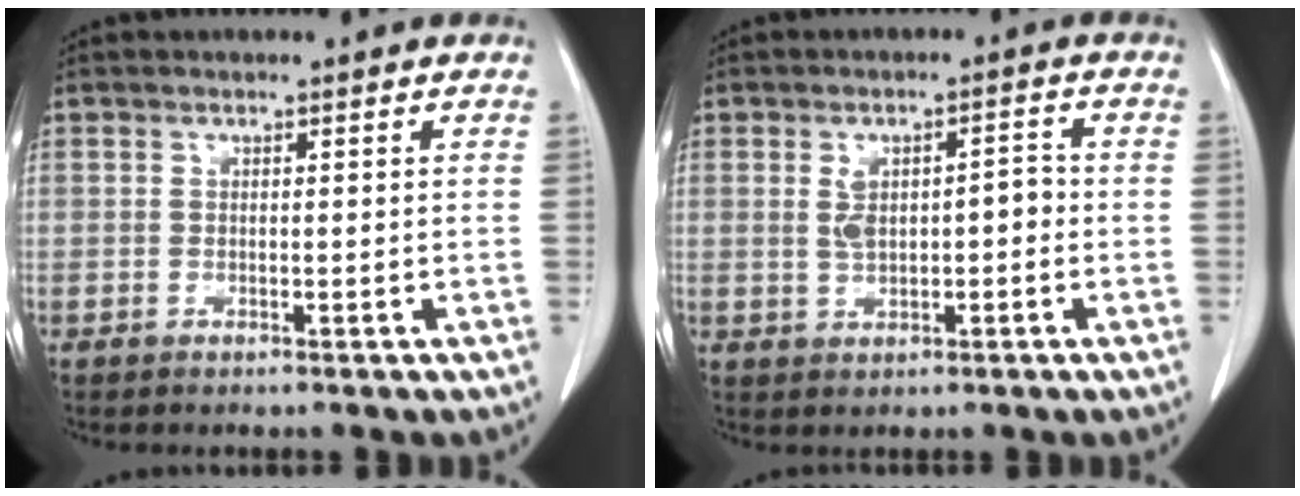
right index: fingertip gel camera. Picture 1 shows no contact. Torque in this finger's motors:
{"motor_torque": [0.13, 0.05, 0.10, 0.02]}